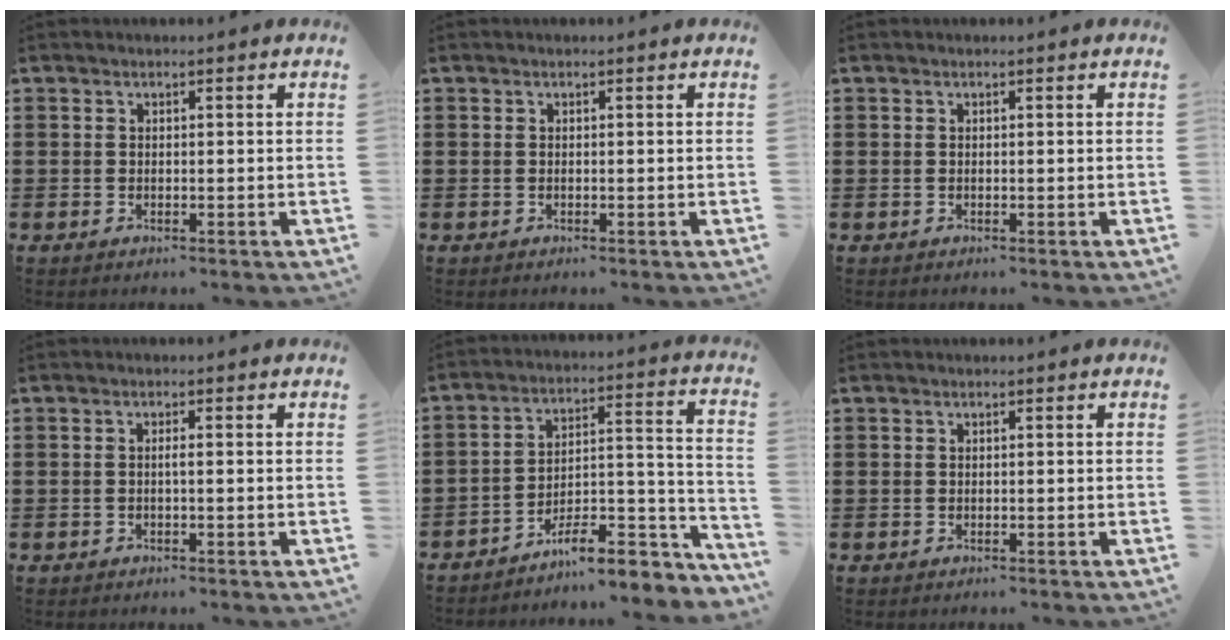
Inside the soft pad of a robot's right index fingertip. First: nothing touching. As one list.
[{"total": 0.0}, {"total": 0.0}, {"total": 0.7, "force": [-0.2, -0.1, 0.6], "torque": [-0.012, -0.004, -0.003]}, {"total": 9.3, "force": [-7.5, 2.9, 4.8], "torque": [-0.062, 0.021, -0.138]}, {"total": 0.0}]